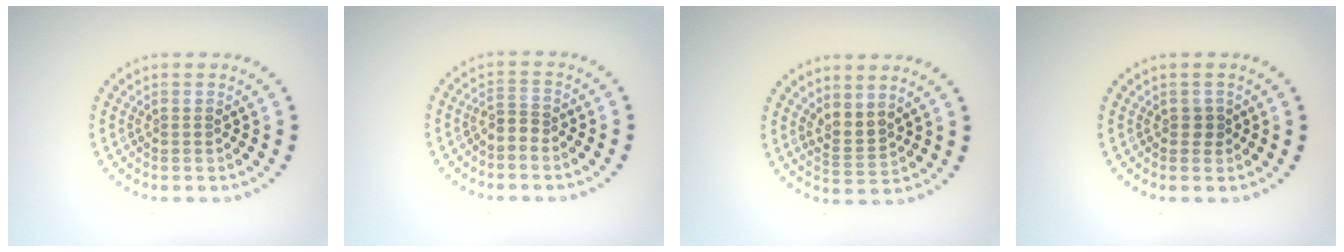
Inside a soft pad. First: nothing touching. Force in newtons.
{"total": 1.7, "press": 1.2, "slide": 1.2}
{"total": 2.1, "press": 1.6, "slide": 1.4}
{"total": 0.9, "press": 0.8, "slide": 0.4}